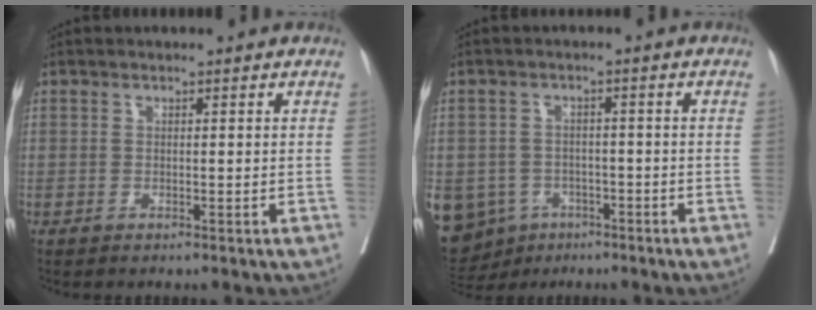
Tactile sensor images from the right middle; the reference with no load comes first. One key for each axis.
{"total": 15.8, "fx": -7.0, "fy": 12.9, "fz": 5.6, "tx": -0.169, "ty": 0.005, "tz": -0.092}